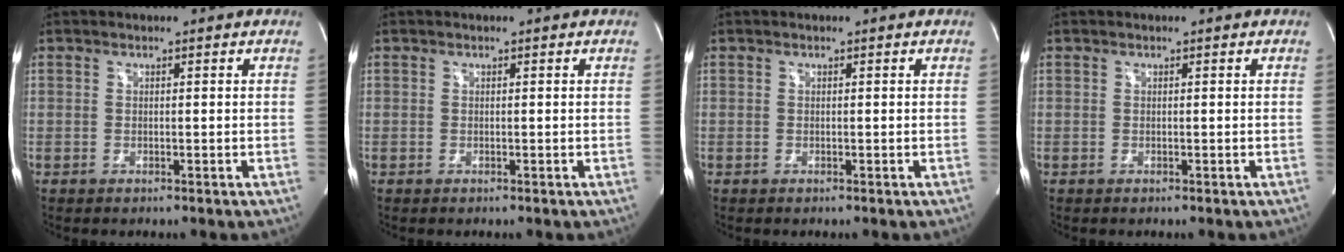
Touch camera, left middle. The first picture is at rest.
{"total": 0.0}
{"total": 0.0}
{"total": 0.0}